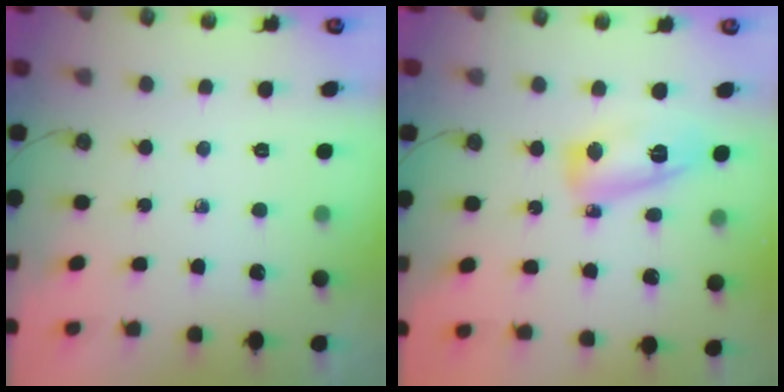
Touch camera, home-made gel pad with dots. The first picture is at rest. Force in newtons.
{"total": 11.0, "press": 11.0, "slide": 1.2}